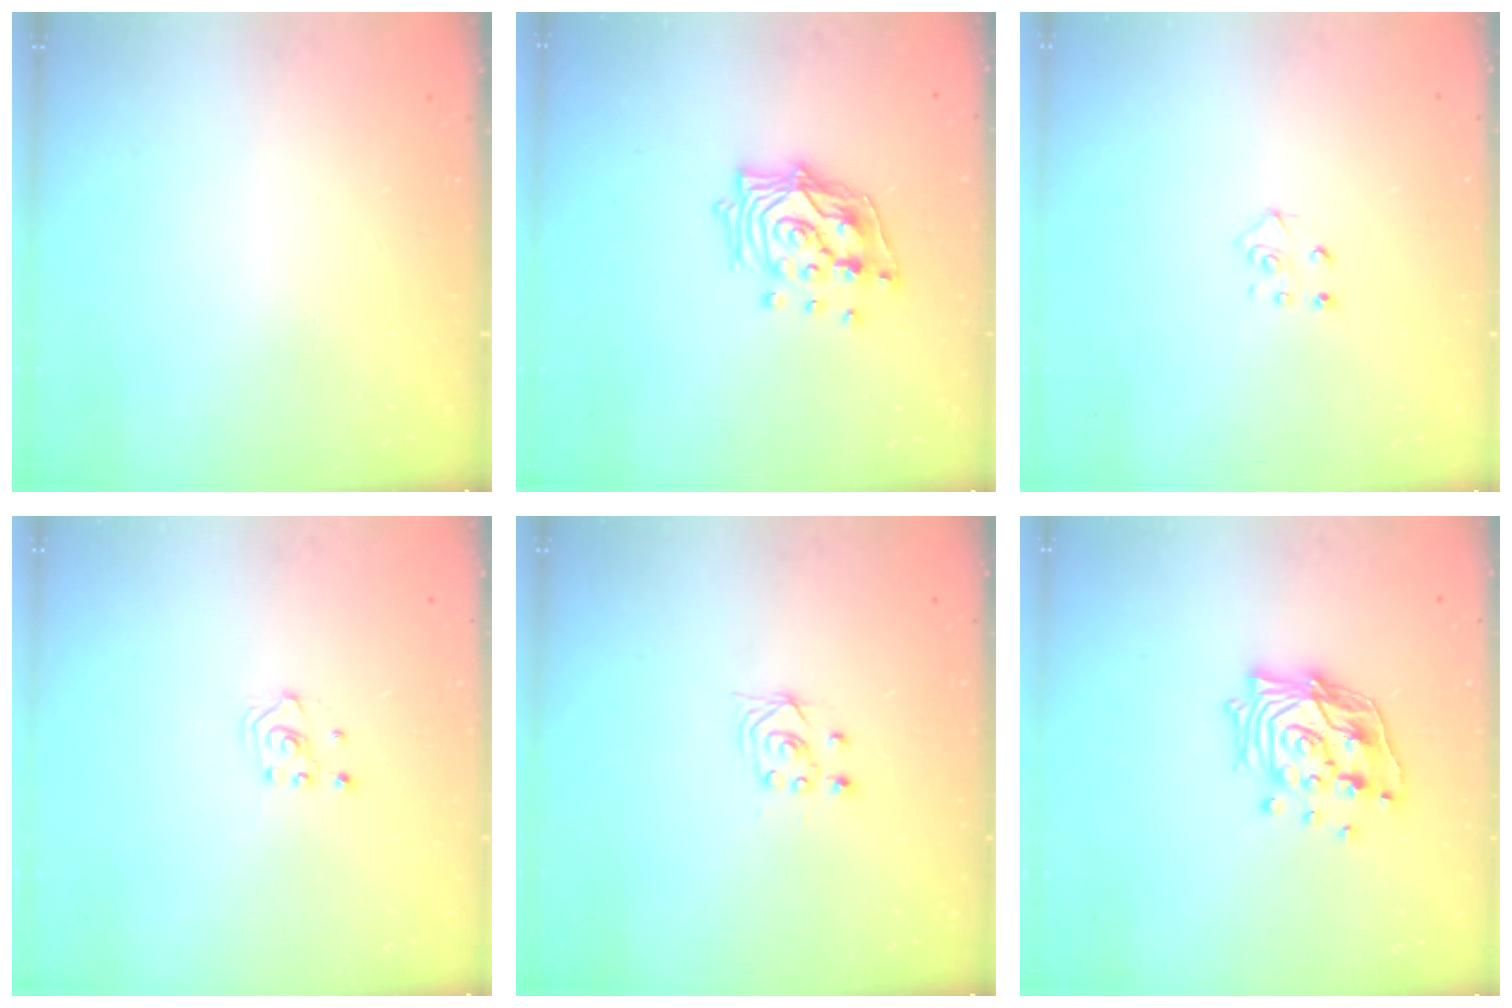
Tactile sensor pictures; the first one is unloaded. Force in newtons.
{"total": 14.1, "press": 14.0, "slide": 1.8}
{"total": 4.6, "press": 4.6, "slide": 0.4}
{"total": 1.6, "press": 1.5, "slide": 0.2}
{"total": 2.8, "press": 2.4, "slide": 1.4}
{"total": 15.1, "press": 14.9, "slide": 1.9}